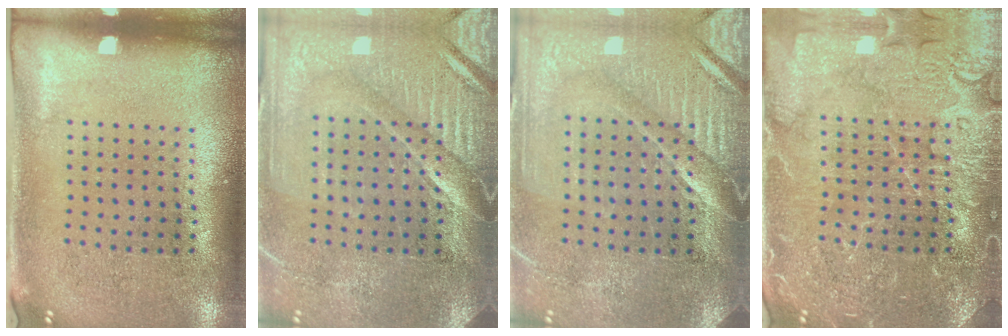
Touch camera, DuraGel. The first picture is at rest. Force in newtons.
{"total": 4.2, "press": 3.8, "slide": 1.7}
{"total": 4.2, "press": 3.8, "slide": 1.7}
{"total": 4.3, "press": 4.3, "slide": 0.6}